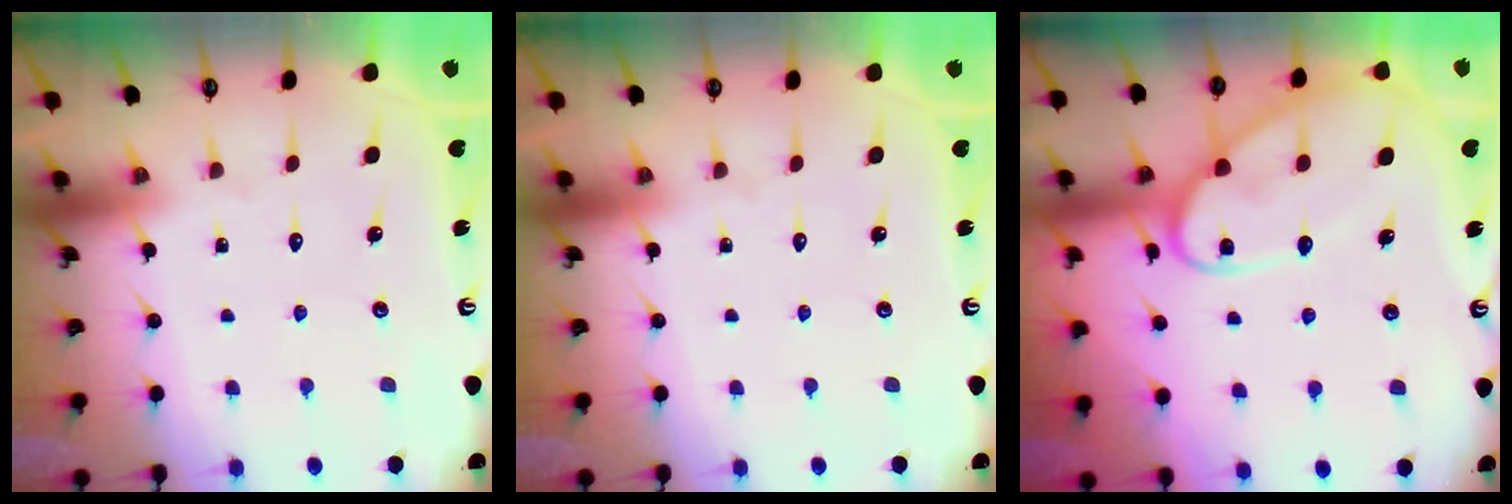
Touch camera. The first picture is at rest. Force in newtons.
{"total": 0.0}
{"total": 11.9, "press": 11.9, "slide": 1.0}